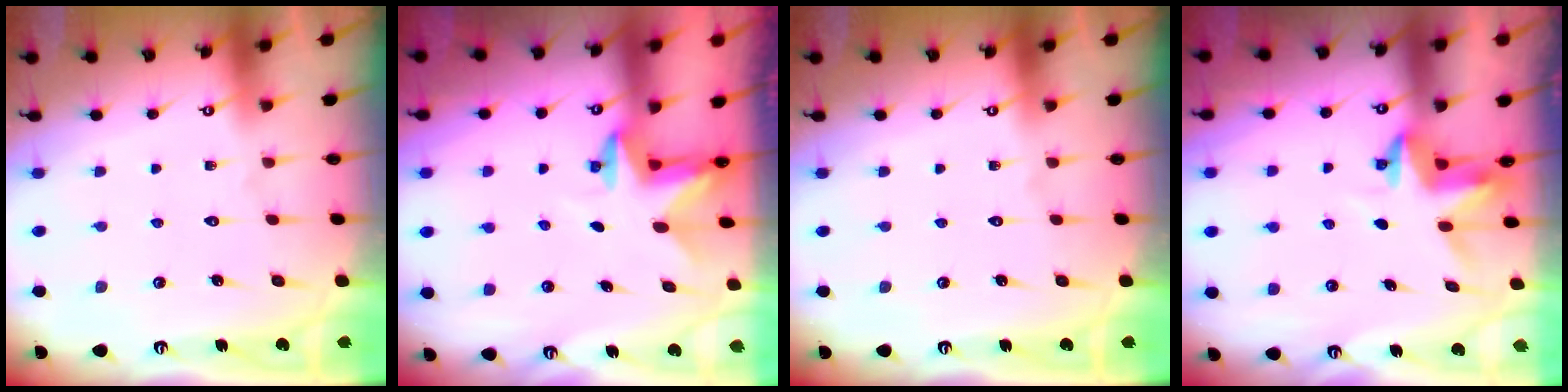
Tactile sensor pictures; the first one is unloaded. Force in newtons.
{"total": 2.5, "press": 2.5, "slide": 0.4}
{"total": 0.0}
{"total": 3.8, "press": 3.8, "slide": 0.3}